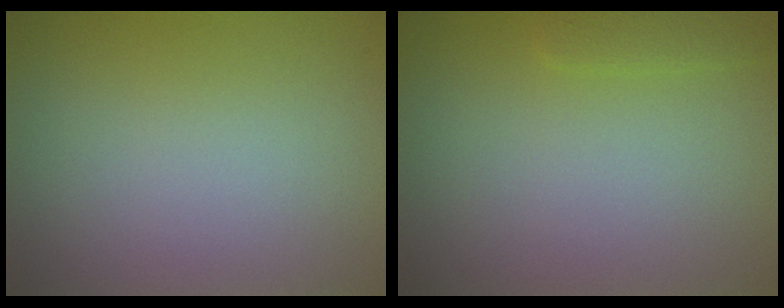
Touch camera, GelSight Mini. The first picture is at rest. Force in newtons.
{"total": 0.9, "press": 0.9, "slide": 0.0}